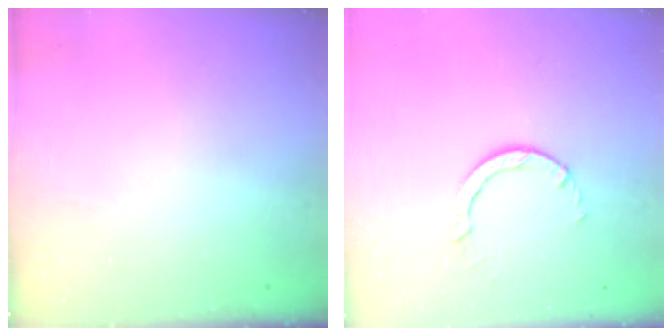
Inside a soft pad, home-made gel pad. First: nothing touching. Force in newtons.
{"total": 2.6, "press": 2.6, "slide": 0.3}